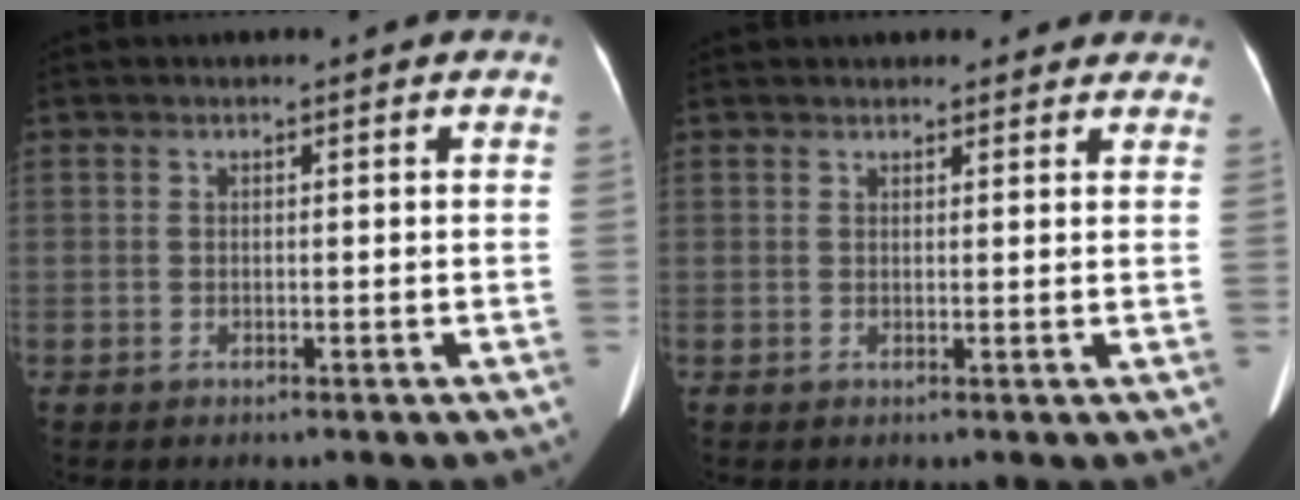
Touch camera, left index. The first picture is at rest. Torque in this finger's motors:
{"motor_torque": [1.06, -1.08, 0.16, 0.01]}